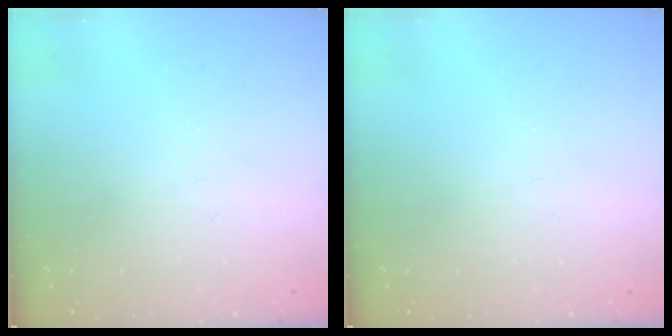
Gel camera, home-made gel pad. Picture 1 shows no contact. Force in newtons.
{"total": 0.0}